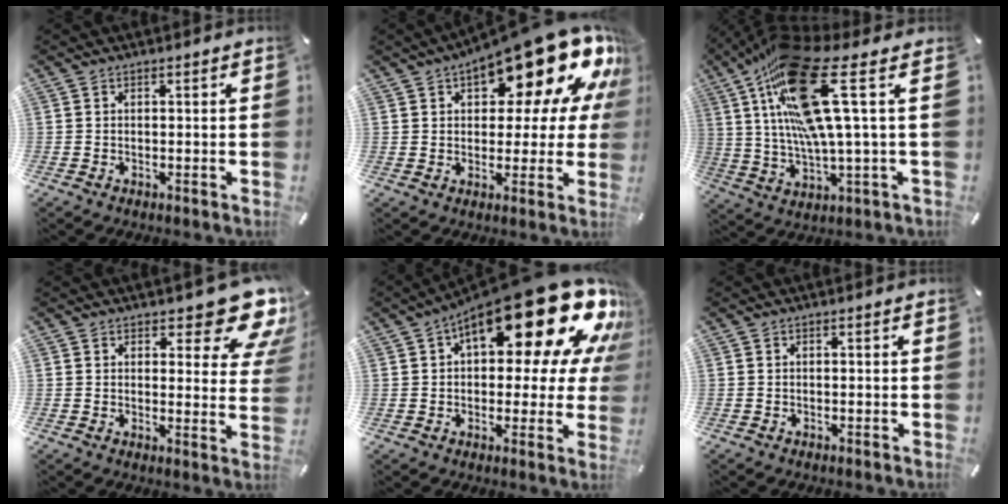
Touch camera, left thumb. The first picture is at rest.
{"total": 22.6, "force": [13.0, 9.9, 15.6], "torque": [-0.212, -0.089, 0.214]}
{"total": 23.7, "force": [8.0, 5.9, 21.6], "torque": [-0.421, -0.044, 0.128]}
{"total": 12.4, "force": [8.4, 5.1, 7.6], "torque": [-0.077, -0.067, 0.142]}
{"total": 27.2, "force": [13.6, 10.6, 21.0], "torque": [-0.299, -0.091, 0.225]}
{"total": 0.0}